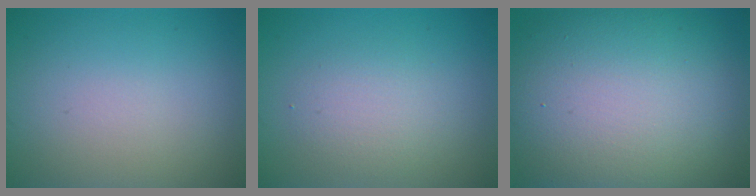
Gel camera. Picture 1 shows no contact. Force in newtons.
{"total": 2.3, "press": 2.3, "slide": 0.1}
{"total": 15.3, "press": 15.3, "slide": 1.1}